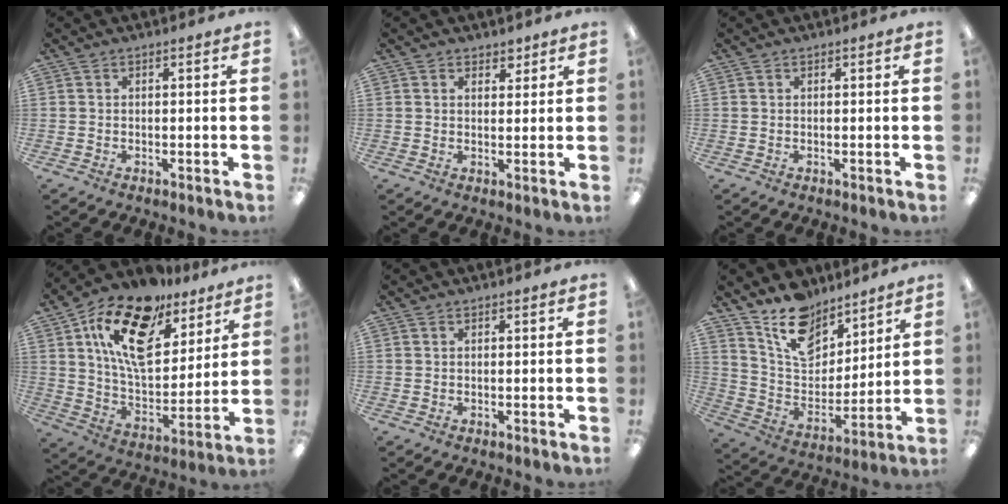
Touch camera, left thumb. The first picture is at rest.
{"total": 2.8, "force": [2.0, 1.9, 0.5], "torque": [0.002, -0.007, 0.034]}
{"total": 0.0}
{"total": 19.7, "force": [12.0, 10.1, 11.9], "torque": [-0.213, -0.055, 0.213]}
{"total": 0.0}
{"total": 14.5, "force": [11.4, 7.6, 5.0], "torque": [-0.105, -0.070, 0.216]}